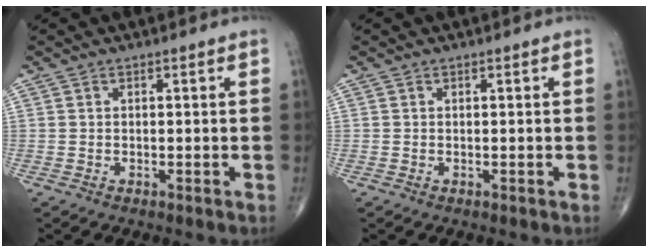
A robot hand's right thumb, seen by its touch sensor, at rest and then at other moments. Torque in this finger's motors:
{"motor_torque": [0.05, -0.15, 0.19, 0.13, 0.00]}